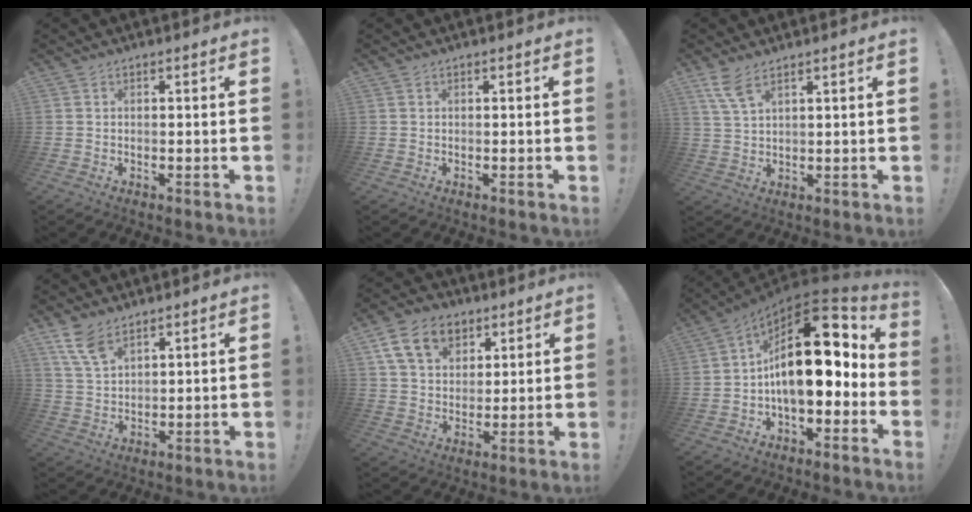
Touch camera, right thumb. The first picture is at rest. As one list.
[{"total": 0.0}, {"total": 5.8, "force": [4.0, 1.7, 3.9], "torque": [-0.074, -0.018, 0.074]}, {"total": 7.7, "force": [5.5, 3.2, 4.2], "torque": [-0.078, -0.027, 0.106]}, {"total": 14.7, "force": [7.2, 10.3, 7.6], "torque": [-0.114, -0.028, 0.139]}, {"total": 21.6, "force": [2.8, 10.1, 18.9], "torque": [-0.311, -0.006, 0.049]}]